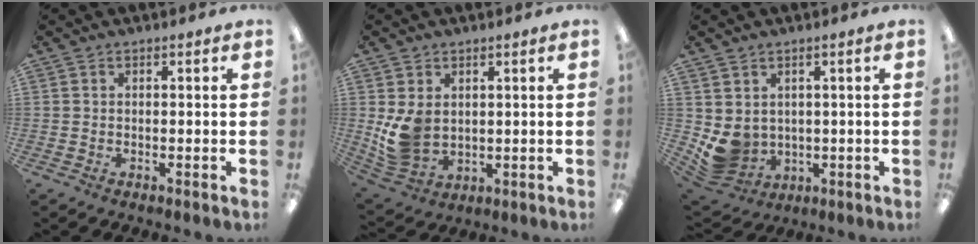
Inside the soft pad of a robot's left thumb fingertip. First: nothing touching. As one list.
[{"total": 8.6, "force": [1.7, 6.6, 5.2], "torque": [-0.115, -0.005, 0.033]}, {"total": 5.9, "force": [1.3, 5.5, 1.8], "torque": [-0.061, -0.020, 0.031]}]